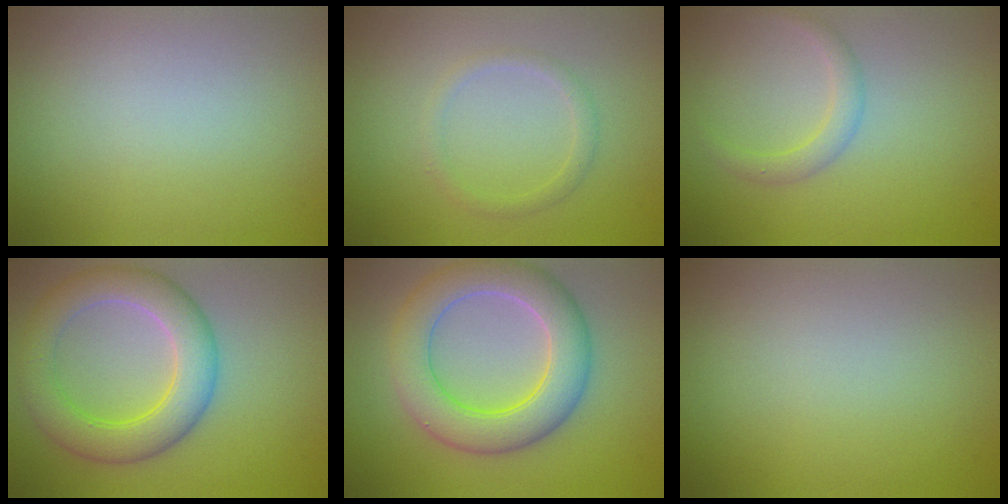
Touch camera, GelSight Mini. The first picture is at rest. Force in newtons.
{"total": 1.3, "press": 1.3, "slide": 0.1}
{"total": 1.7, "press": 1.7, "slide": 0.0}
{"total": 6.3, "press": 6.3, "slide": 0.3}
{"total": 6.9, "press": 6.9, "slide": 0.3}
{"total": 0.0}